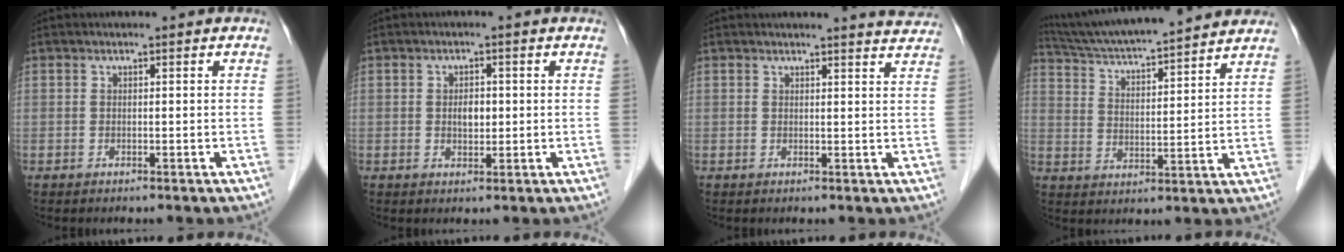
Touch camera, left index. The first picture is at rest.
{"total": 2.4, "force": [0.1, 1.5, 1.9], "torque": [-0.033, 0.002, 0.003]}
{"total": 4.5, "force": [4.4, -0.1, 0.5], "torque": [-0.010, -0.017, 0.032]}
{"total": 19.7, "force": [17.8, 1.0, 8.3], "torque": [-0.143, 0.028, 0.270]}